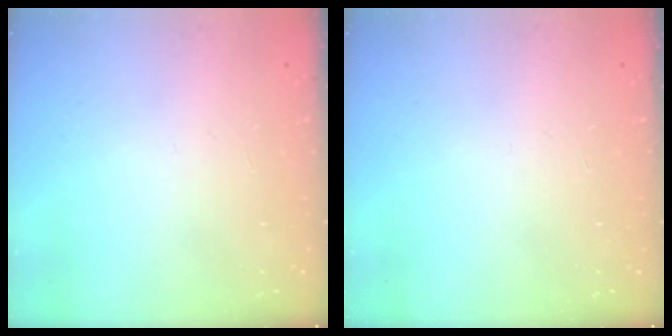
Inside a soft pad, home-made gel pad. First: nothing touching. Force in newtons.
{"total": 0.0}